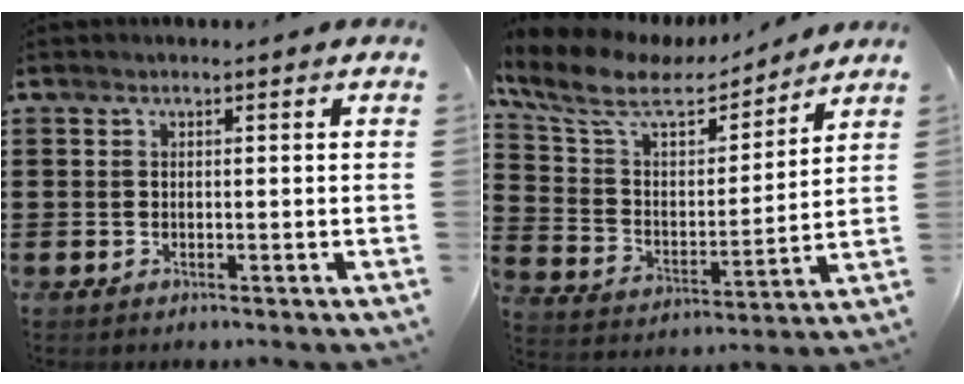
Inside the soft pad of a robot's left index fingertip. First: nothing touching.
{"total": 9.8, "force": [7.8, 3.2, 5.0], "torque": [-0.132, -0.040, 0.133]}